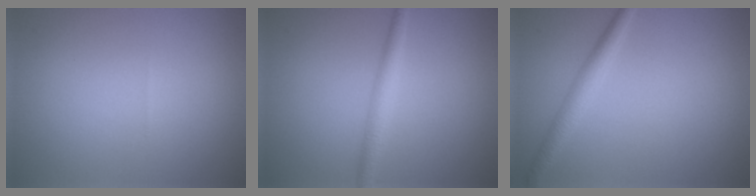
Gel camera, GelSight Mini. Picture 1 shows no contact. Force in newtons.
{"total": 2.2, "press": 2.2, "slide": 0.1}
{"total": 2.2, "press": 2.2, "slide": 0.0}